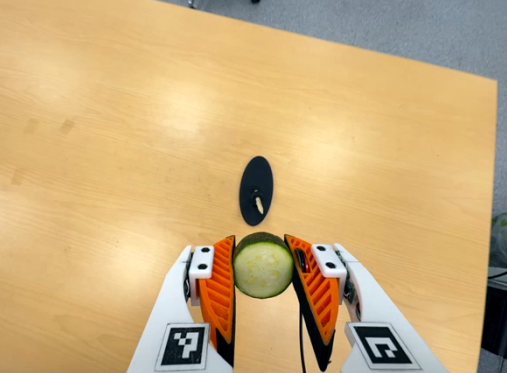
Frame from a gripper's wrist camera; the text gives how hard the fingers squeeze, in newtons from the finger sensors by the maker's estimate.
{"total": 11.3, "left": 10.2, "right": 12.3}